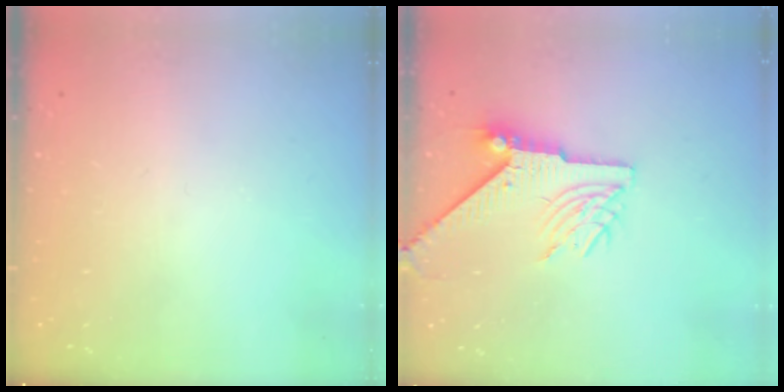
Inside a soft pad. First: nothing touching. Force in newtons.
{"total": 7.7, "press": 7.6, "slide": 0.9}